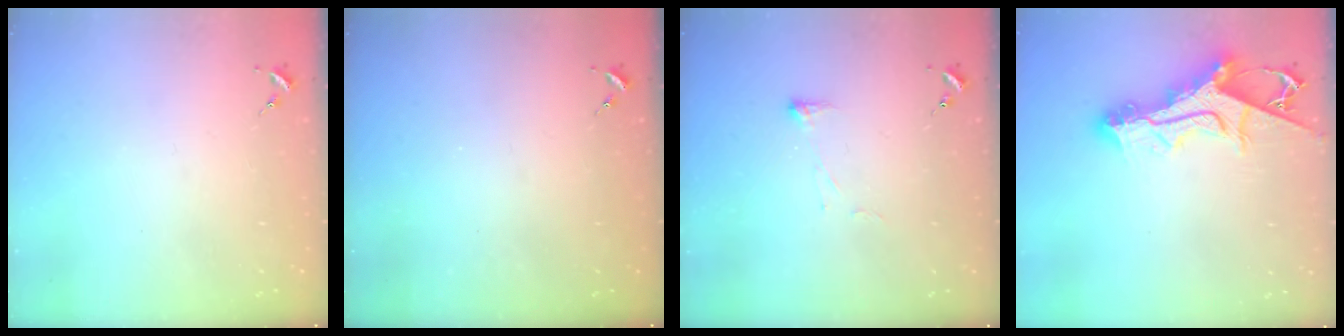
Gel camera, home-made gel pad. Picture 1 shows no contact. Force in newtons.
{"total": 0.0}
{"total": 3.2, "press": 3.2, "slide": 0.6}
{"total": 15.2, "press": 15.1, "slide": 0.7}